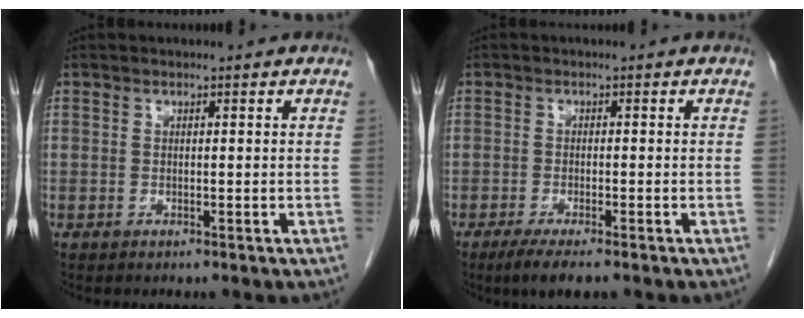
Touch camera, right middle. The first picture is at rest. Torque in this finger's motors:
{"motor_torque": [0.75, -0.64, 0.05, 0.05]}